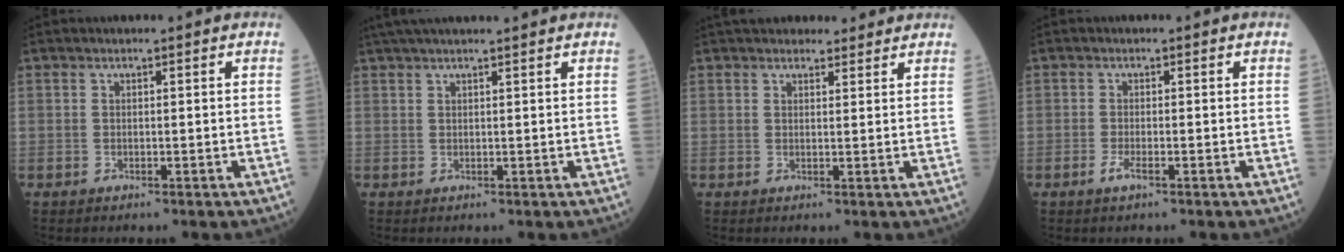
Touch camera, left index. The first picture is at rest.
{"total": 8.2, "force": [7.1, 0.2, 4.1], "torque": [-0.063, 0.035, 0.104]}
{"total": 7.7, "force": [6.9, 2.7, 2.2], "torque": [-0.018, 0.025, 0.090]}
{"total": 1.3, "force": [-0.7, 0.1, 1.1], "torque": [-0.029, -0.004, -0.015]}